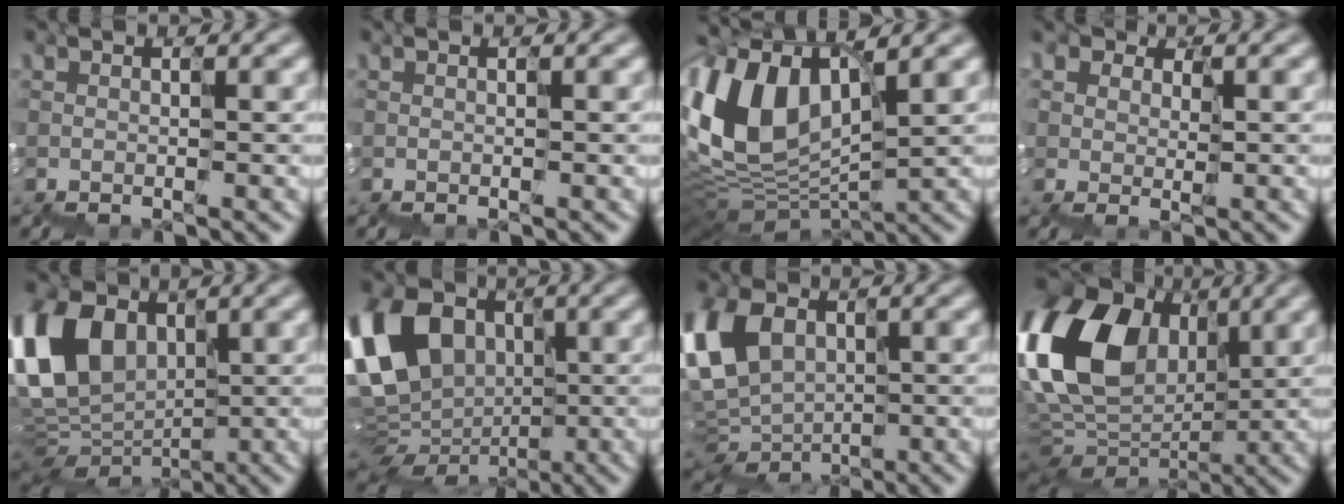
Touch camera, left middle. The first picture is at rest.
{"total": 0.0}
{"total": 7.6, "force": [3.3, 4.4, 5.2], "torque": [-0.158, 0.010, 0.066]}
{"total": 3.5, "force": [1.2, 2.7, 1.7], "torque": [-0.049, 0.004, 0.028]}
{"total": 8.7, "force": [2.3, 6.2, 5.6], "torque": [-0.159, 0.004, 0.045]}
{"total": 10.1, "force": [1.0, 8.1, 5.9], "torque": [-0.151, 0.011, 0.019]}
{"total": 7.1, "force": [0.8, 5.1, 4.9], "torque": [-0.146, 0.010, 0.012]}
{"total": 14.5, "force": [4.1, 10.3, 9.2], "torque": [-0.234, 0.026, 0.072]}